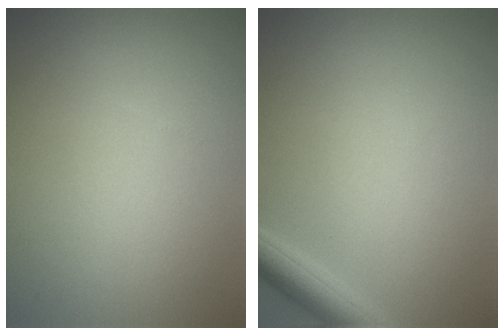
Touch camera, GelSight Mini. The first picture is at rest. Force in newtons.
{"total": 2.6, "press": 2.6, "slide": 0.2}